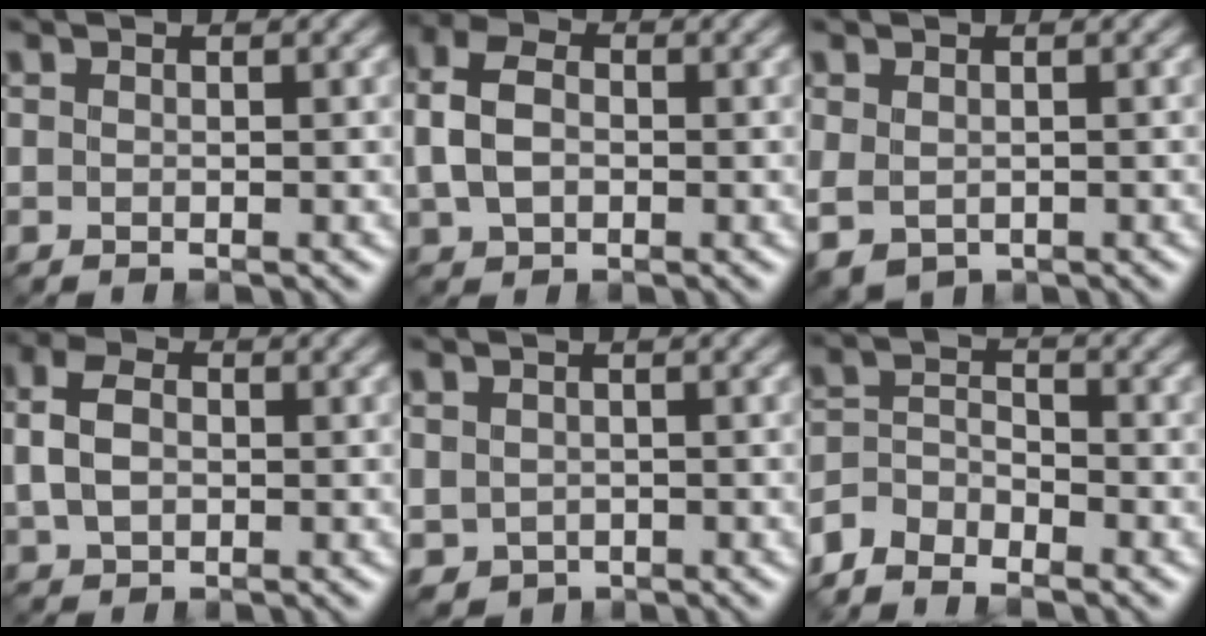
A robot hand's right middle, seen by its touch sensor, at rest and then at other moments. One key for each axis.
{"total": 5.0, "fx": 0.2, "fy": 3.5, "fz": 3.5, "tx": -0.089, "ty": 0.010, "tz": -0.002}
{"total": 2.0, "fx": -0.3, "fy": 1.3, "fz": 1.5, "tx": -0.037, "ty": -0.008, "tz": -0.002}
{"total": 4.1, "fx": 0.3, "fy": 2.8, "fz": 3.0, "tx": -0.074, "ty": 0.009, "tz": 0.001}
{"total": 2.1, "fx": -0.5, "fy": 1.7, "fz": 1.1, "tx": -0.033, "ty": -0.004, "tz": -0.007}
{"total": 3.3, "fx": -3.0, "fy": 1.0, "fz": 0.8, "tx": -0.020, "ty": 0.006, "tz": -0.073}